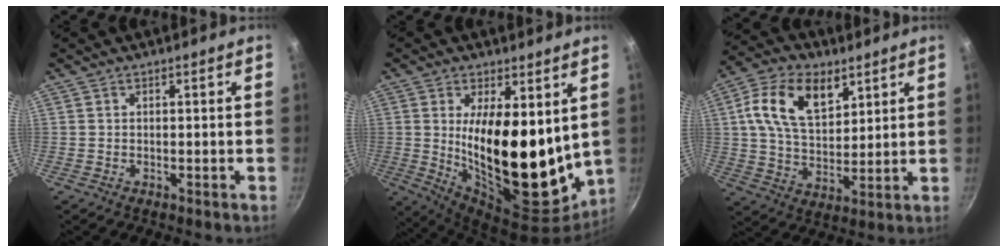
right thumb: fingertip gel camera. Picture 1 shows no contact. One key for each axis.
{"total": 22.6, "fx": 3.1, "fy": 10.3, "fz": 19.9, "tx": -0.285, "ty": -0.053, "tz": 0.061}
{"total": 14.6, "fx": 5.9, "fy": 8.9, "fz": 10.0, "tx": -0.158, "ty": -0.013, "tz": 0.102}